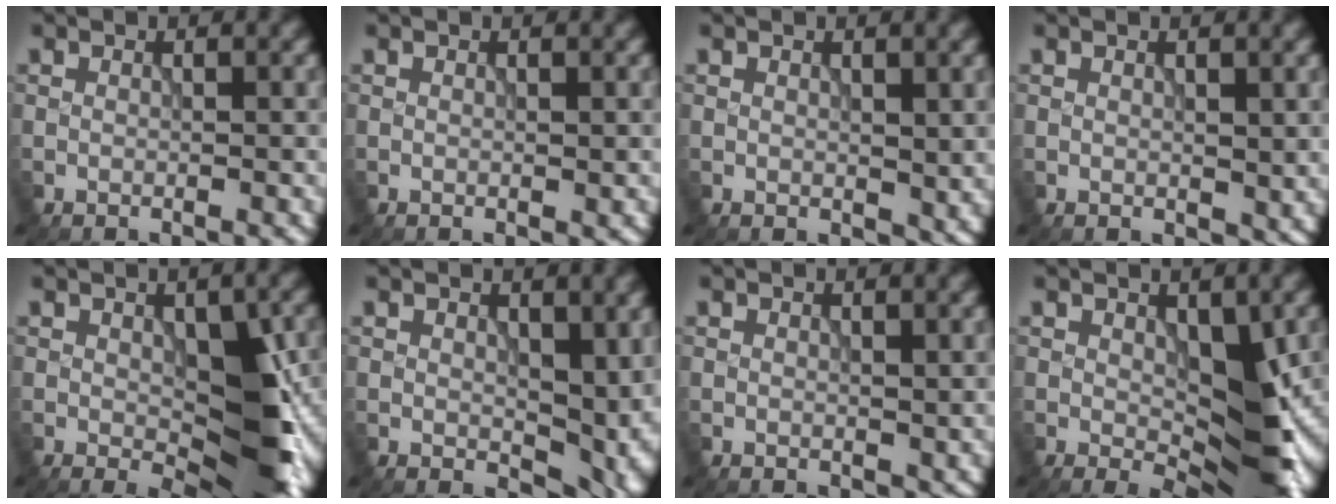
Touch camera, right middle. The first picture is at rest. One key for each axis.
{"total": 0.0}
{"total": 1.6, "fx": 0.6, "fy": 1.0, "fz": 1.1, "tx": -0.017, "ty": -0.007, "tz": 0.014}
{"total": 1.3, "fx": 0.5, "fy": 0.8, "fz": 0.8, "tx": -0.012, "ty": -0.005, "tz": 0.013}
{"total": 7.8, "fx": -0.6, "fy": 4.1, "fz": 6.6, "tx": -0.101, "ty": -0.014, "tz": -0.002}
{"total": 6.7, "fx": 0.7, "fy": 4.4, "fz": 5.0, "tx": -0.074, "ty": -0.025, "tz": 0.025}
{"total": 1.0, "fx": 0.5, "fy": 0.6, "fz": 0.6, "tx": -0.008, "ty": -0.003, "tz": 0.011}
{"total": 6.8, "fx": 0.4, "fy": 3.5, "fz": 5.8, "tx": -0.088, "ty": -0.008, "tz": 0.011}